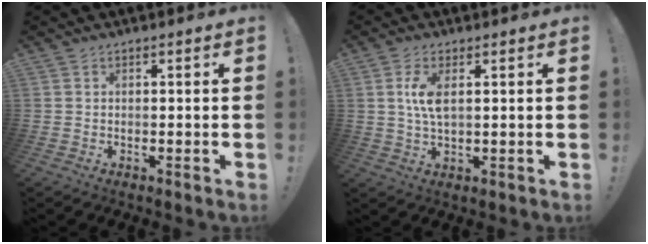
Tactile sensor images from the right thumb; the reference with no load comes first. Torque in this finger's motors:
{"motor_torque": [0.04, 0.05, 0.47, -0.09, 0.02]}